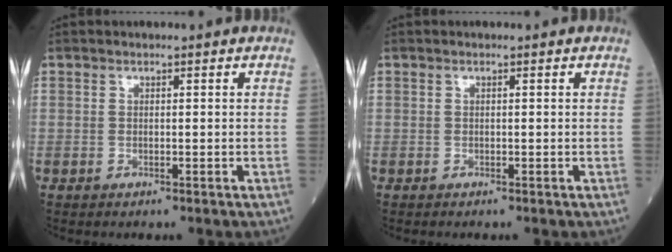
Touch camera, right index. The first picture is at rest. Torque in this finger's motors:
{"motor_torque": [0.08, 0.00, 0.06, 0.01]}